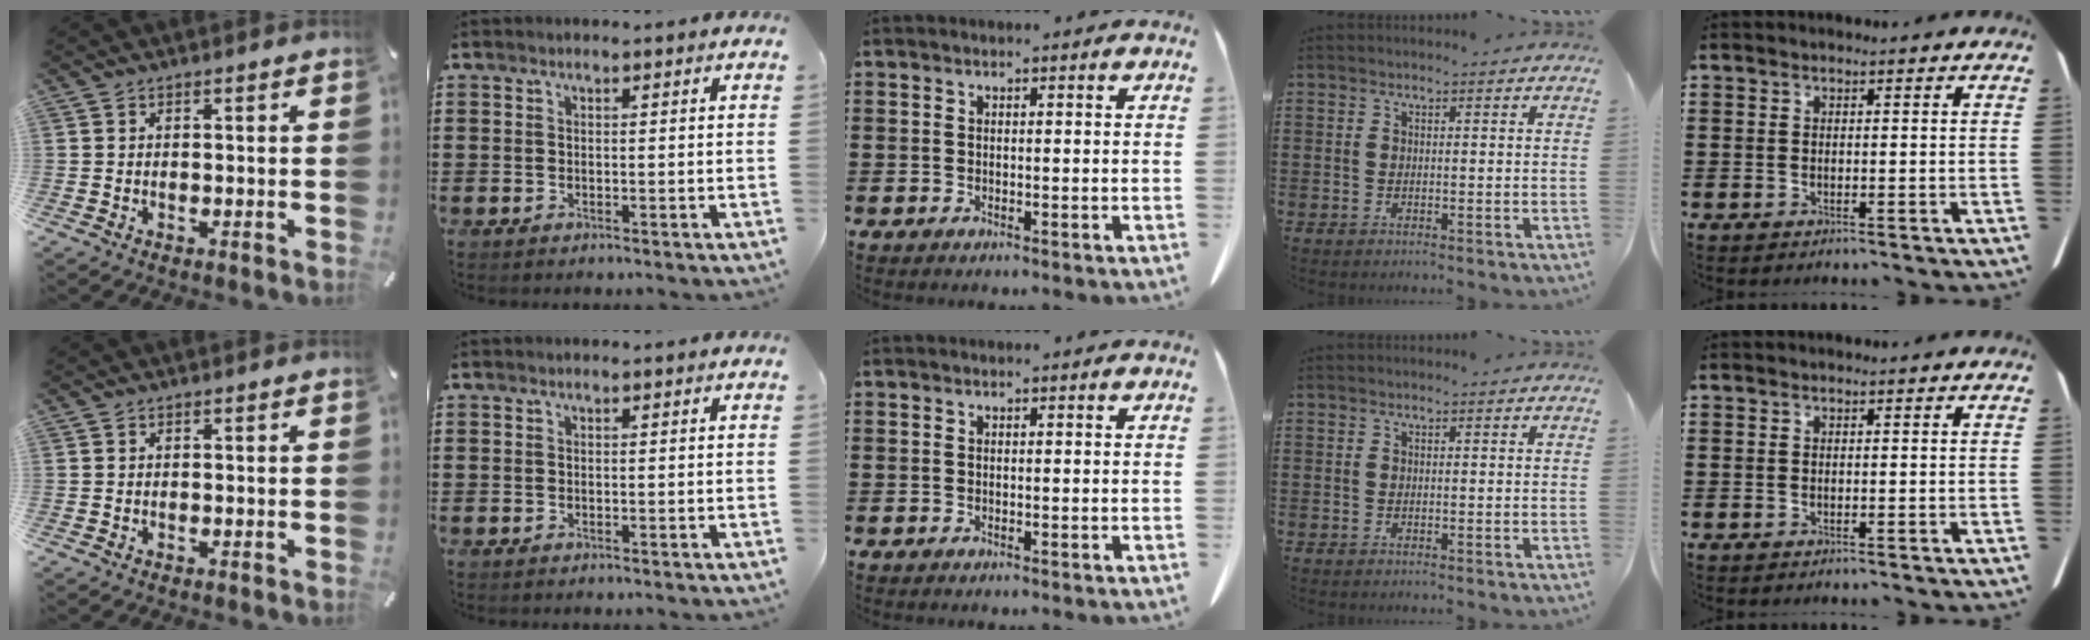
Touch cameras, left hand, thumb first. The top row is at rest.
{}